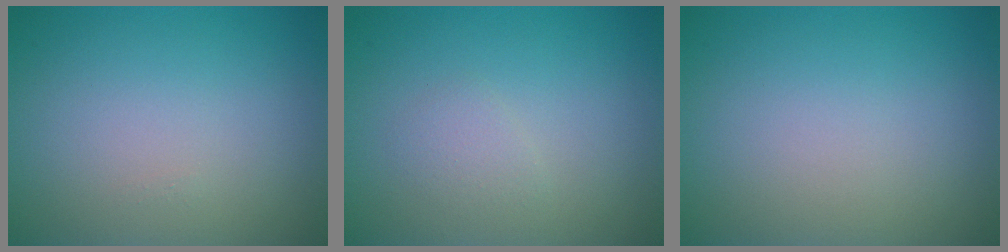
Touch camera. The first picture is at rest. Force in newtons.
{"total": 1.1, "press": 1.1, "slide": 0.0}
{"total": 0.0}